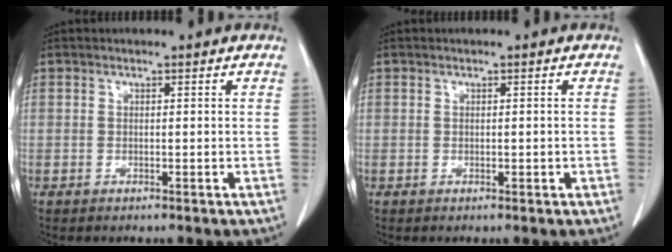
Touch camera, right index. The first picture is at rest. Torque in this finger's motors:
{"motor_torque": [0.02, 0.08, 0.03, 0.06]}